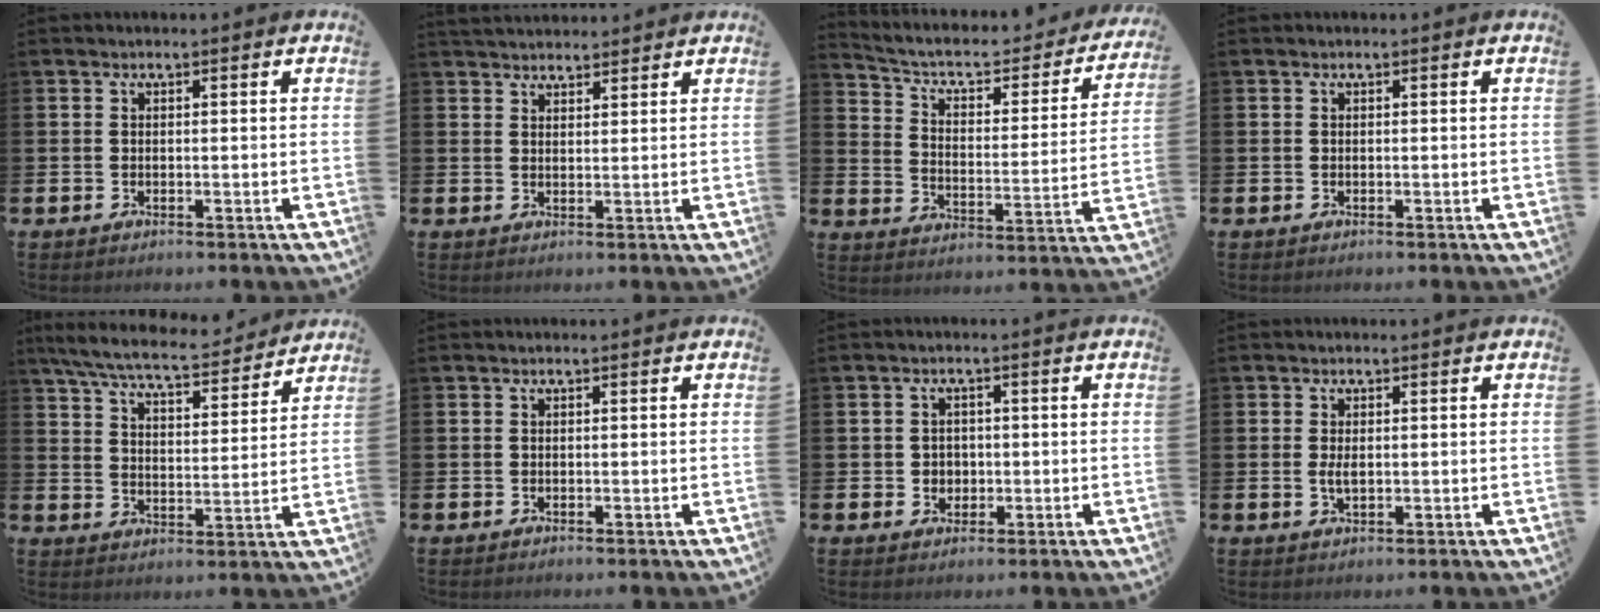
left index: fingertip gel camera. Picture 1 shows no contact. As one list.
[{"total": 3.0, "force": [2.9, 0.7, 0.0], "torque": [0.005, -0.015, 0.051]}, {"total": 6.2, "force": [5.0, 2.4, 2.6], "torque": [-0.074, -0.036, 0.076]}, {"total": 0.0}, {"total": 8.0, "force": [7.4, 1.0, 2.8], "torque": [-0.087, -0.043, 0.131]}, {"total": 0.0}, {"total": 2.2, "force": [0.1, 2.2, 0.5], "torque": [0.004, 0.001, -0.007]}, {"total": 1.9, "force": [0.1, 0.9, 1.7], "torque": [-0.028, 0.000, 0.000]}]